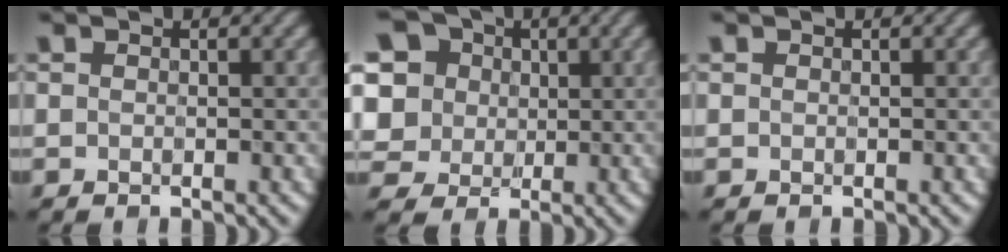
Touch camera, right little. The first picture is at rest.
{"total": 12.3, "force": [4.1, 10.0, 5.8], "torque": [-0.152, 0.029, 0.067]}
{"total": 0.0}